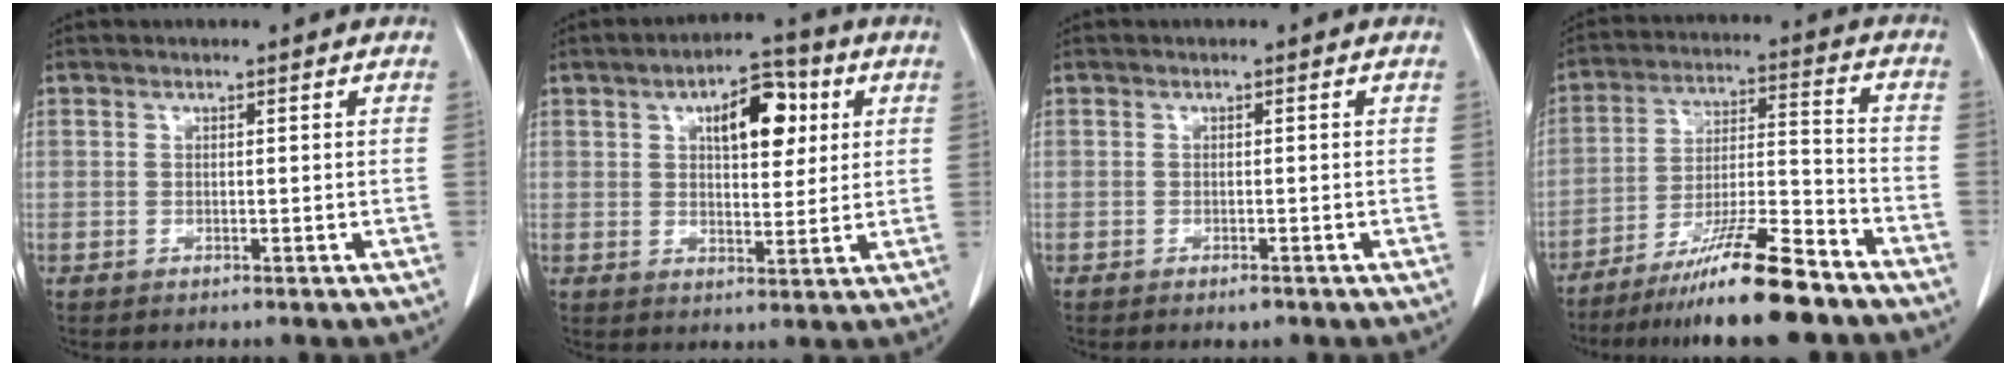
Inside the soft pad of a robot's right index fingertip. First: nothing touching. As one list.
[{"total": 9.1, "force": [3.2, 4.0, 7.5], "torque": [-0.109, 0.019, 0.048]}, {"total": 1.2, "force": [-0.9, 0.3, 0.8], "torque": [-0.012, -0.001, -0.009]}, {"total": 14.3, "force": [-11.1, 0.4, 9.1], "torque": [-0.157, -0.012, -0.188]}]